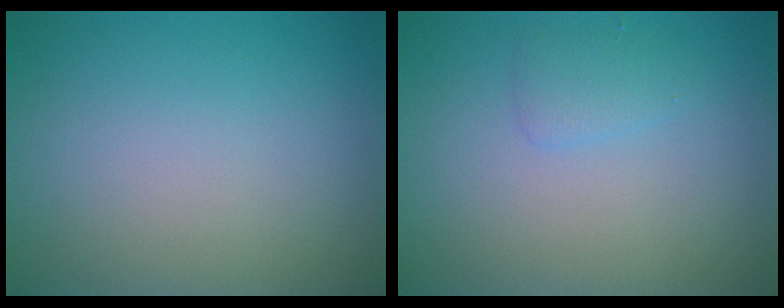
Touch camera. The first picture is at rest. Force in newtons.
{"total": 1.2, "press": 1.2, "slide": 0.1}